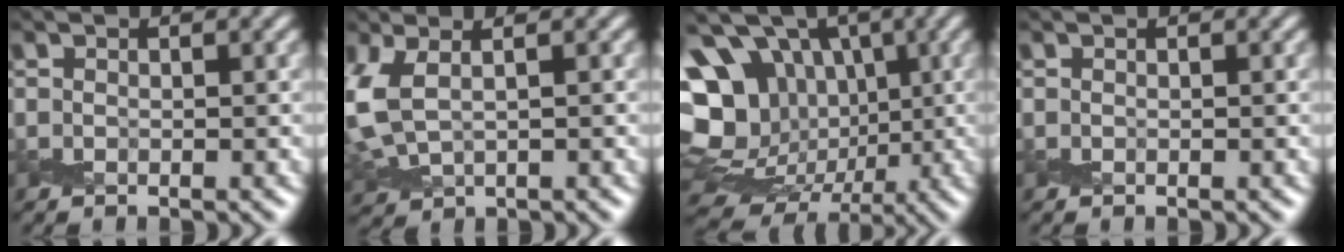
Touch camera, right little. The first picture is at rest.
{"total": 4.8, "force": [1.2, 2.8, 3.8], "torque": [-0.110, 0.000, 0.028]}
{"total": 17.4, "force": [2.3, 14.4, 9.5], "torque": [-0.199, 0.011, 0.040]}
{"total": 0.0}